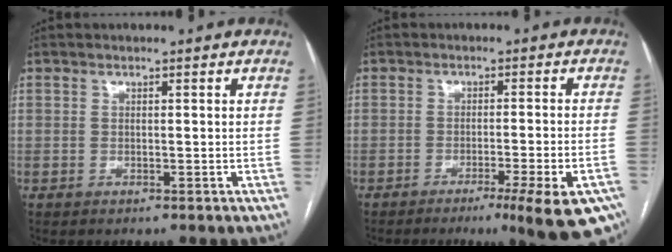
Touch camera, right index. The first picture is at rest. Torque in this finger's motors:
{"motor_torque": [1.37, -0.75, 0.09, 0.04]}